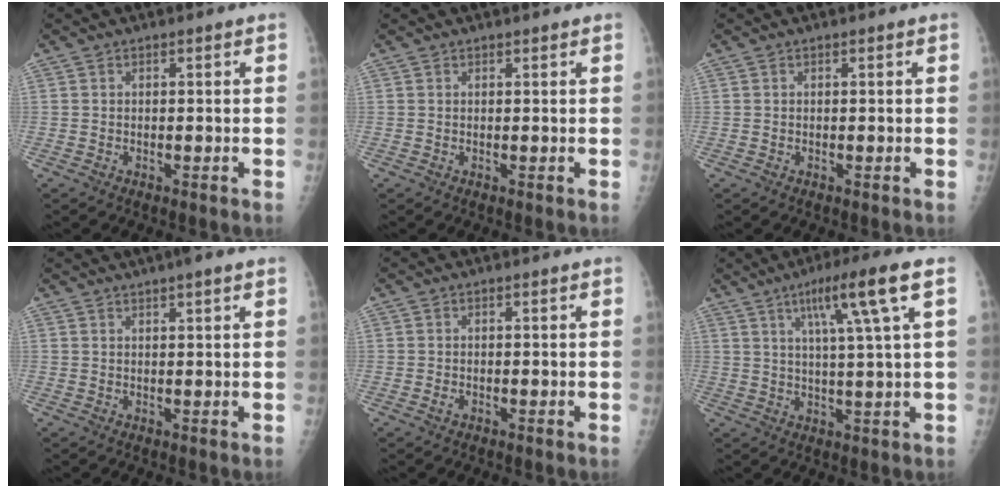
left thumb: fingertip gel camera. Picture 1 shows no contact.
{"total": 1.0, "force": [0.9, 0.2, 0.5], "torque": [0.000, 0.005, 0.013]}
{"total": 0.0}
{"total": 3.8, "force": [2.6, 0.2, 2.7], "torque": [-0.041, 0.009, 0.041]}
{"total": 0.7, "force": [-0.2, 0.3, 0.5], "torque": [-0.010, 0.002, -0.003]}
{"total": 10.7, "force": [4.6, -0.5, 9.6], "torque": [-0.164, -0.005, 0.077]}